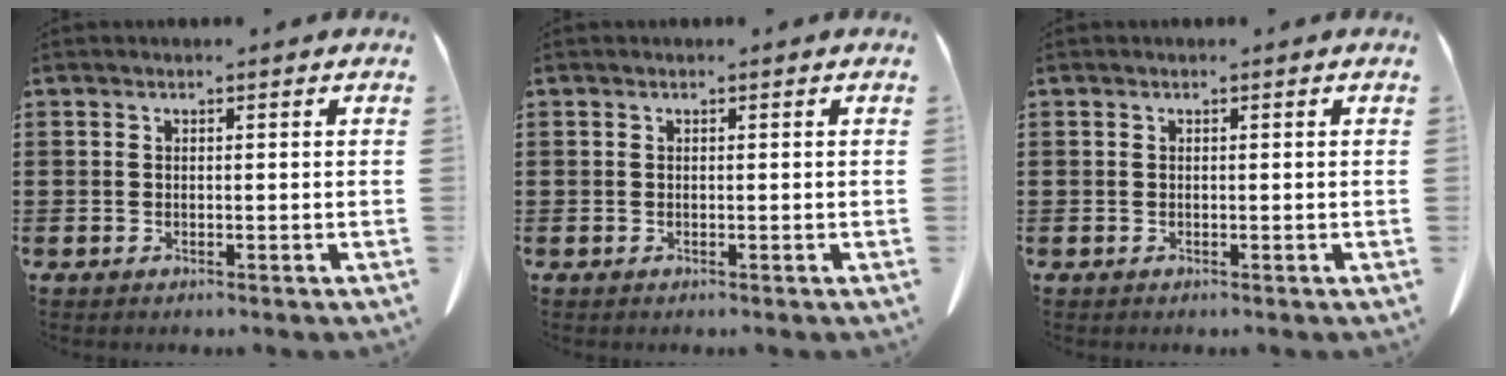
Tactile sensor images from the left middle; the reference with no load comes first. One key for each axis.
{"total": 0.0}
{"total": 0.0}